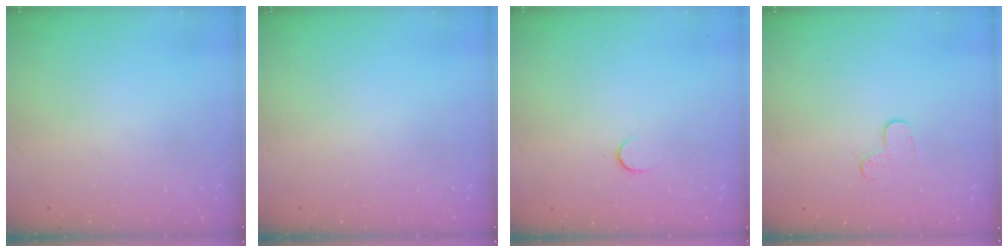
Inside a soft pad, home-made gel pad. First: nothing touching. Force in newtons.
{"total": 0.0}
{"total": 4.5, "press": 4.5, "slide": 0.5}
{"total": 4.0, "press": 4.0, "slide": 0.4}